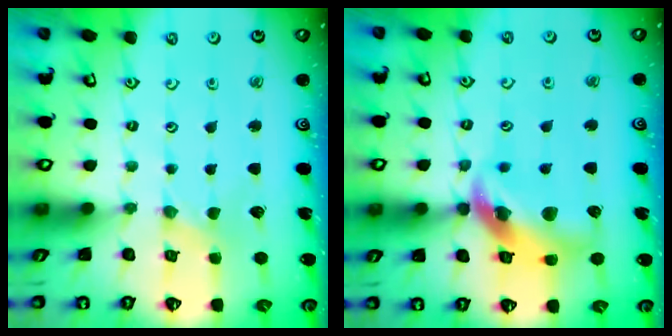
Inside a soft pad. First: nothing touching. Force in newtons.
{"total": 16.6, "press": 16.4, "slide": 2.2}